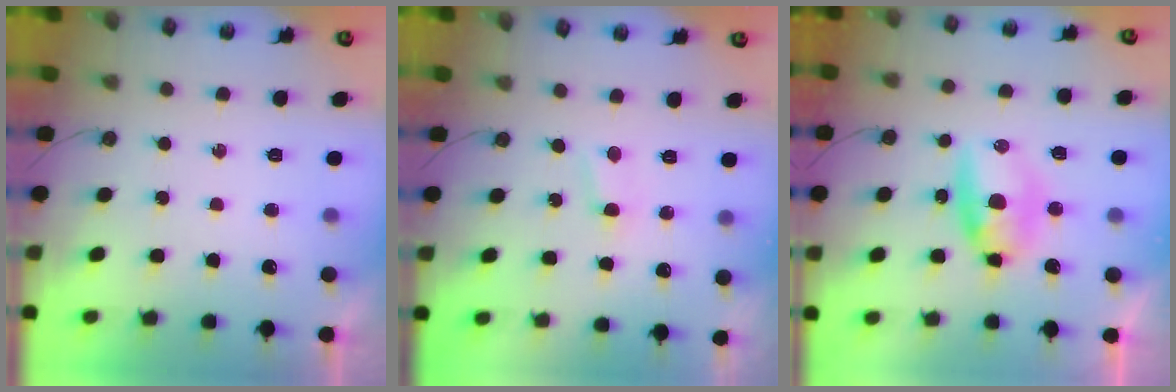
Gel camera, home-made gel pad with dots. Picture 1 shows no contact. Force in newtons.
{"total": 1.2, "press": 1.1, "slide": 0.2}
{"total": 7.2, "press": 7.2, "slide": 0.6}